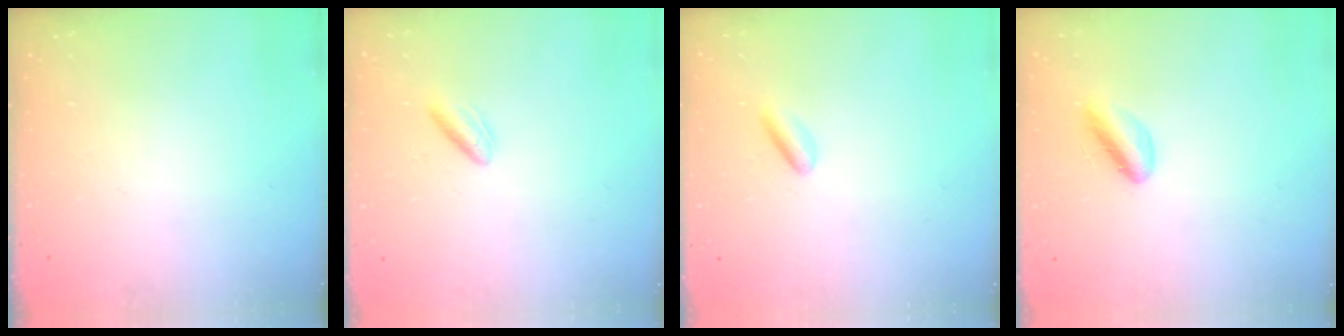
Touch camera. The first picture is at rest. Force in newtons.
{"total": 2.2, "press": 1.9, "slide": 1.1}
{"total": 2.5, "press": 2.4, "slide": 0.8}
{"total": 4.4, "press": 4.0, "slide": 1.9}